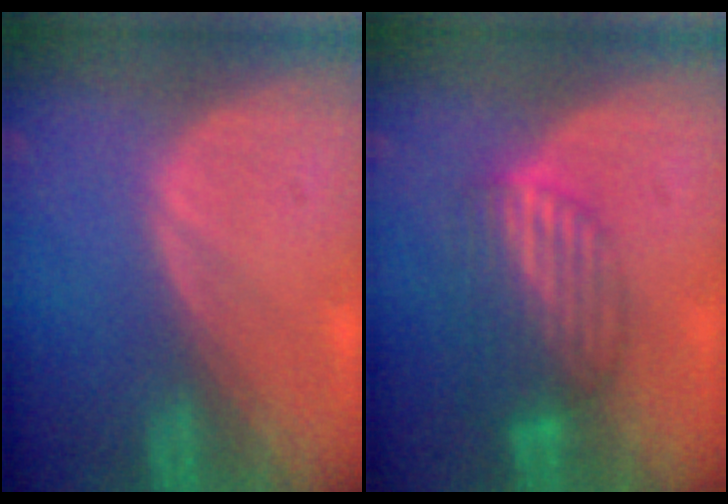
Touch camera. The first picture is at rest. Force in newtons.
{"total": 6.8, "press": 6.0, "slide": 3.2}